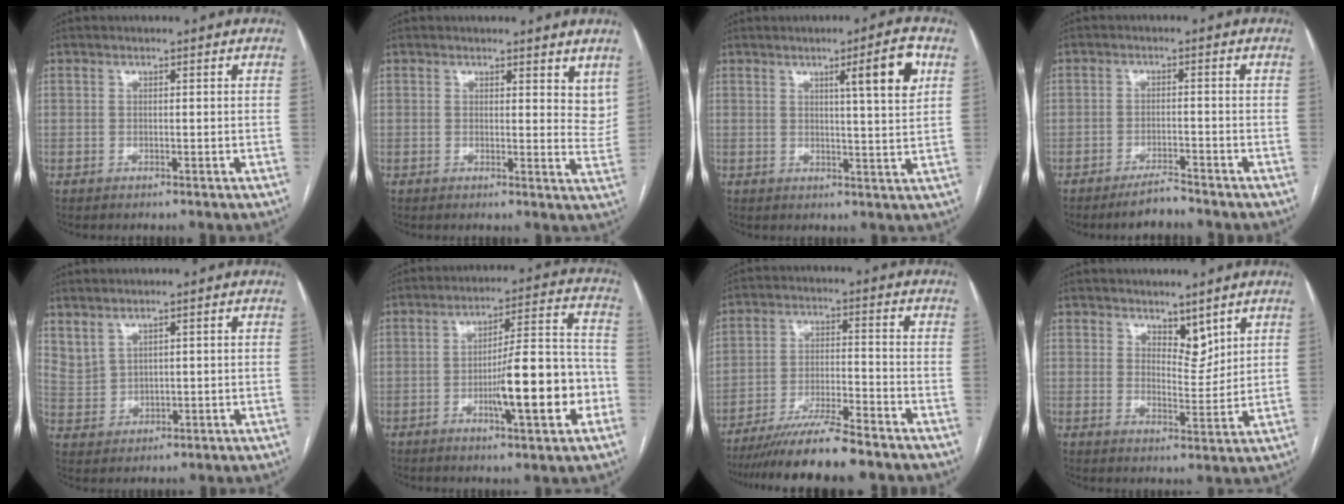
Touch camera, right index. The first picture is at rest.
{"total": 5.9, "force": [4.7, 2.3, 2.7], "torque": [-0.018, -0.019, 0.048]}
{"total": 7.4, "force": [3.0, -0.2, 6.8], "torque": [-0.096, -0.003, 0.041]}
{"total": 3.3, "force": [-3.1, 0.4, 1.2], "torque": [-0.021, -0.006, -0.053]}
{"total": 3.3, "force": [2.8, 1.4, 1.1], "torque": [-0.027, 0.000, 0.069]}
{"total": 13.2, "force": [-4.0, 2.1, 12.4], "torque": [-0.187, 0.015, -0.057]}
{"total": 11.1, "force": [-9.6, 0.4, 5.6], "torque": [-0.087, -0.018, -0.160]}
{"total": 4.3, "force": [3.3, 1.9, 2.0], "torque": [-0.029, -0.008, 0.061]}